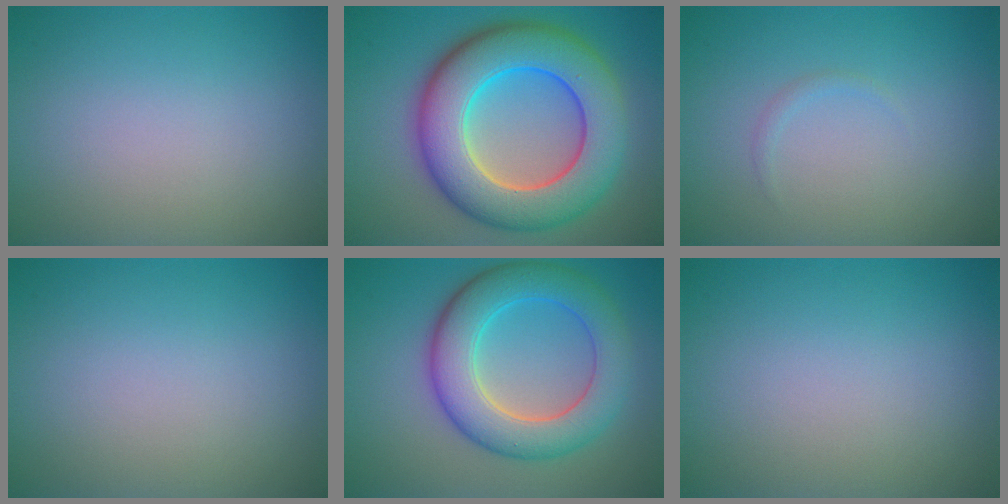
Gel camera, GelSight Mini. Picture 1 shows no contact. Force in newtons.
{"total": 11.8, "press": 11.8, "slide": 0.5}
{"total": 0.5, "press": 0.5, "slide": 0.0}
{"total": 0.0}
{"total": 7.6, "press": 7.6, "slide": 0.2}
{"total": 0.0}